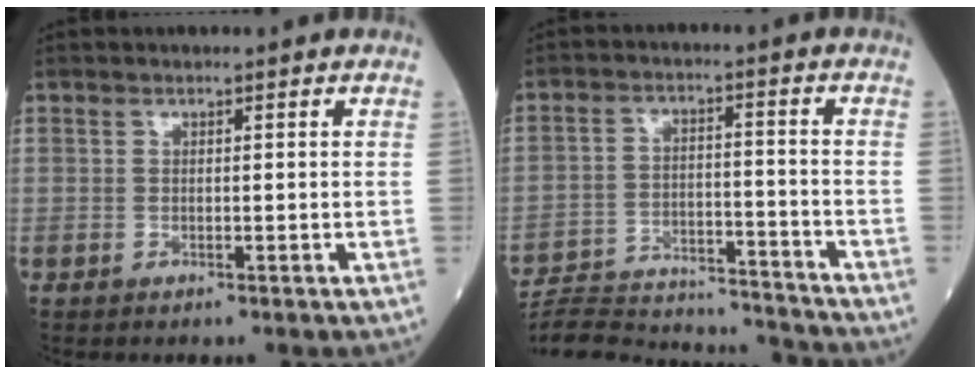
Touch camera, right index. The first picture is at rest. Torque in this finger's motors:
{"motor_torque": [-0.51, -0.38, -0.98, -0.21]}